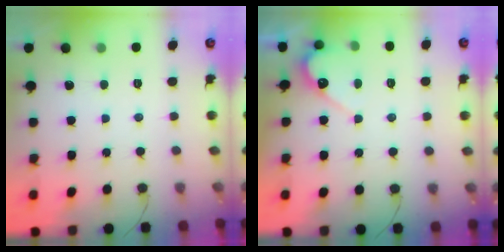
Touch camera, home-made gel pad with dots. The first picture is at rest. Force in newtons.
{"total": 5.6, "press": 5.6, "slide": 0.5}